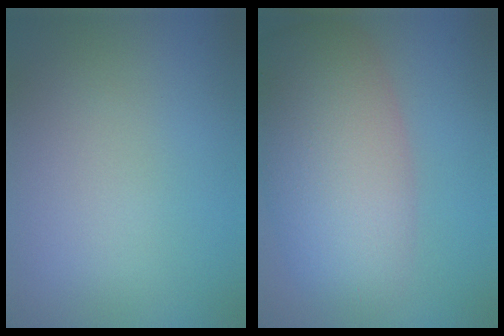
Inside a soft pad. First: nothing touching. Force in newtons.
{"total": 8.9, "press": 8.9, "slide": 0.2}